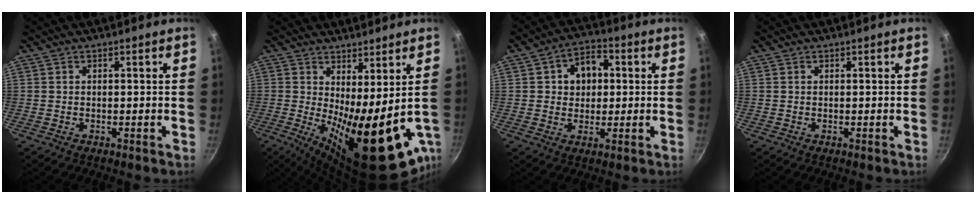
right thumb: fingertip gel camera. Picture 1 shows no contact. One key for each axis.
{"total": 18.4, "fx": -1.3, "fy": 6.0, "fz": 17.3, "tx": -0.226, "ty": -0.028, "tz": 0.001}
{"total": 8.3, "fx": 1.7, "fy": 6.4, "fz": 5.0, "tx": -0.038, "ty": 0.006, "tz": 0.018}
{"total": 0.0}